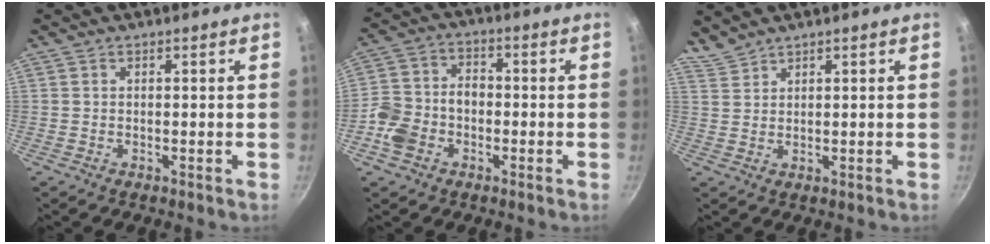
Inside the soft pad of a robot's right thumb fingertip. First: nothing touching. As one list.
[{"total": 9.0, "force": [-3.2, 6.9, 4.9], "torque": [-0.078, 0.033, -0.072]}, {"total": 2.6, "force": [2.5, 0.4, 0.2], "torque": [-0.006, 0.001, 0.059]}]